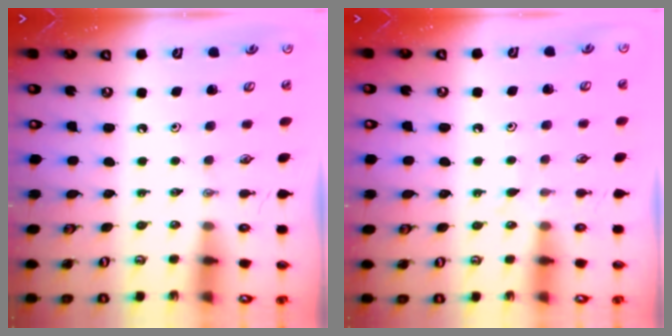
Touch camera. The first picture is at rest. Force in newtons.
{"total": 5.1, "press": 5.1, "slide": 0.7}